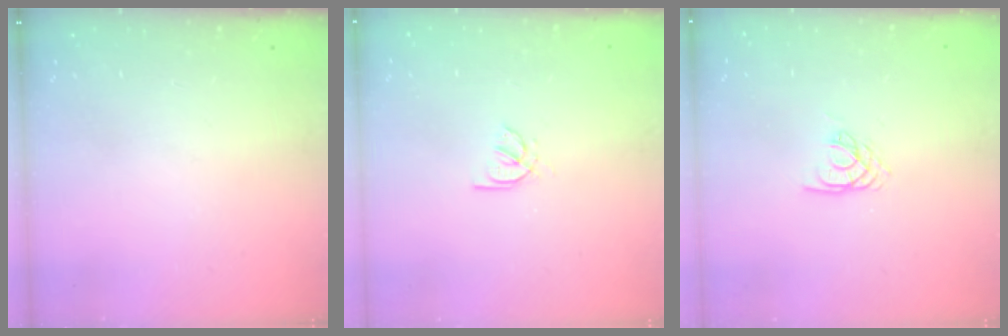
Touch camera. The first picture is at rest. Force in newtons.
{"total": 1.8, "press": 1.8, "slide": 0.3}
{"total": 2.8, "press": 2.8, "slide": 0.1}